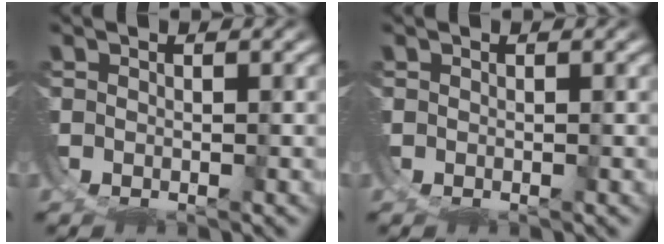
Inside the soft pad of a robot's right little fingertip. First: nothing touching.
{"total": 0.0}